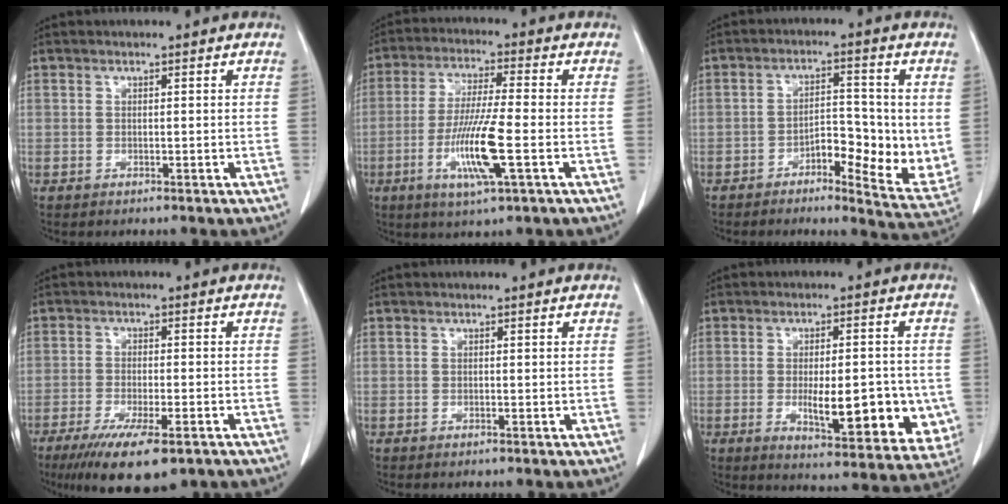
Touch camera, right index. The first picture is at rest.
{"total": 10.6, "force": [-3.2, 0.3, 10.1], "torque": [-0.197, -0.013, -0.061]}
{"total": 9.6, "force": [-1.5, 3.4, 8.9], "torque": [-0.124, 0.000, -0.020]}
{"total": 11.6, "force": [-7.6, 2.5, 8.4], "torque": [-0.136, -0.026, -0.114]}
{"total": 0.0}
{"total": 14.4, "force": [-2.7, 4.8, 13.3], "torque": [-0.152, -0.004, -0.021]}